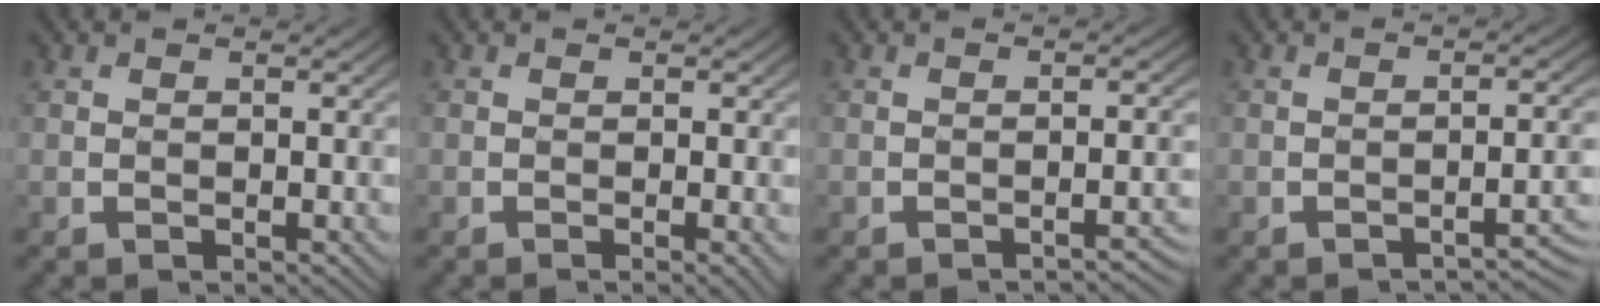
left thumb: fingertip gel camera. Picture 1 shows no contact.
{"total": 1.7, "force": [-0.6, 0.3, 1.6], "torque": [-0.020, 0.003, -0.011]}
{"total": 3.3, "force": [-2.1, 0.7, 2.4], "torque": [-0.022, 0.011, -0.034]}
{"total": 3.7, "force": [-2.4, 0.7, 2.7], "torque": [-0.030, 0.012, -0.039]}